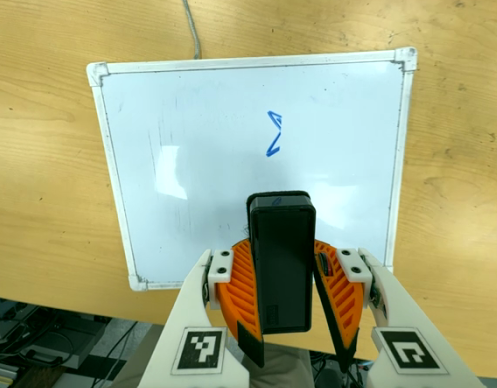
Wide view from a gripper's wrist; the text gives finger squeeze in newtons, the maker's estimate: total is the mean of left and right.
{"total": 8.5, "left": 8.6, "right": 8.4}